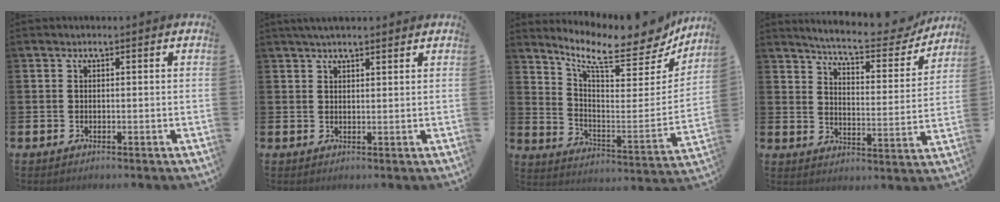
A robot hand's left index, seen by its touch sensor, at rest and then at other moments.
{"total": 1.6, "force": [1.4, 0.2, 0.9], "torque": [-0.018, 0.005, 0.024]}
{"total": 10.2, "force": [8.7, 2.6, 4.8], "torque": [-0.107, -0.073, 0.141]}
{"total": 7.2, "force": [6.7, 0.8, 2.3], "torque": [-0.064, -0.050, 0.110]}